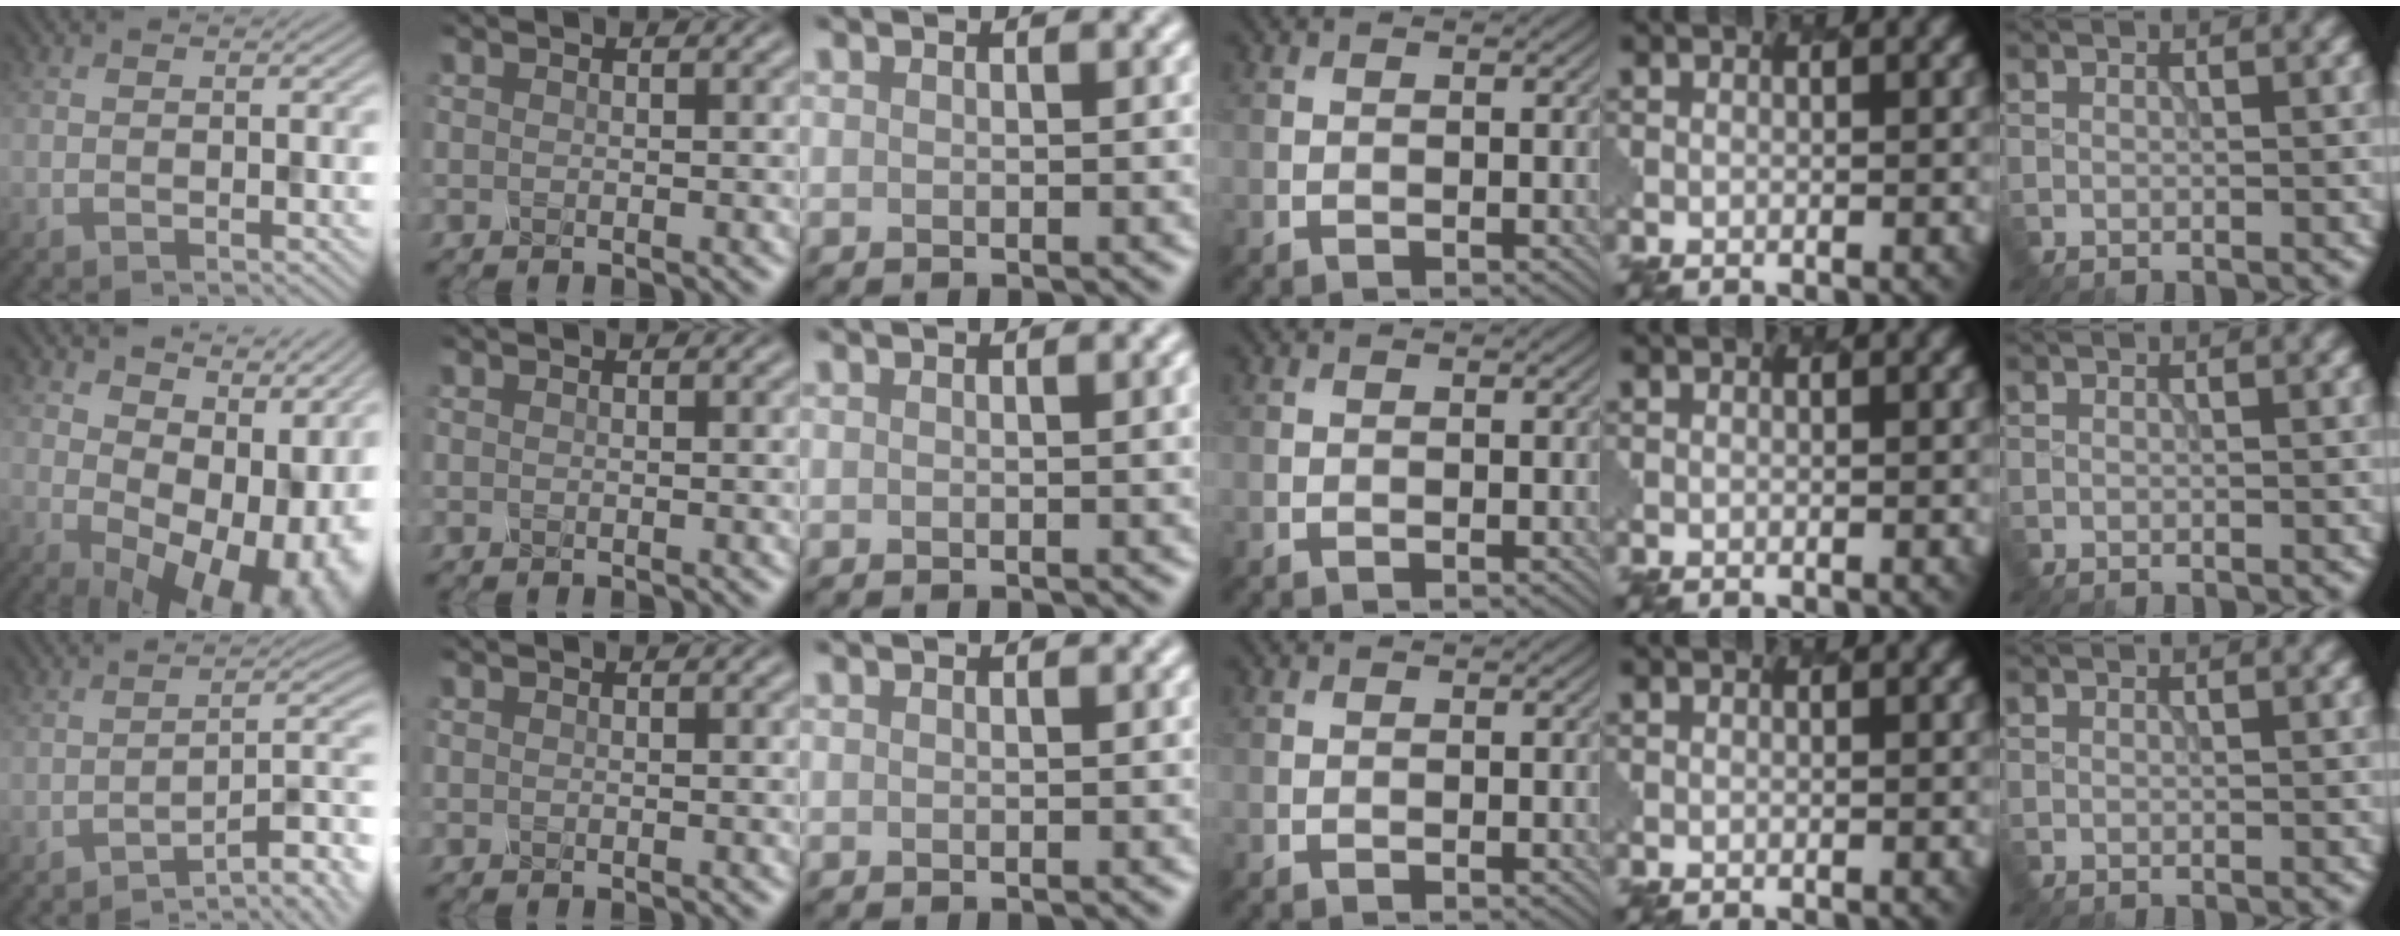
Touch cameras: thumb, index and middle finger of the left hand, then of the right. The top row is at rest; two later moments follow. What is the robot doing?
{"motion": "dispense", "object": "dispenser bottle"}